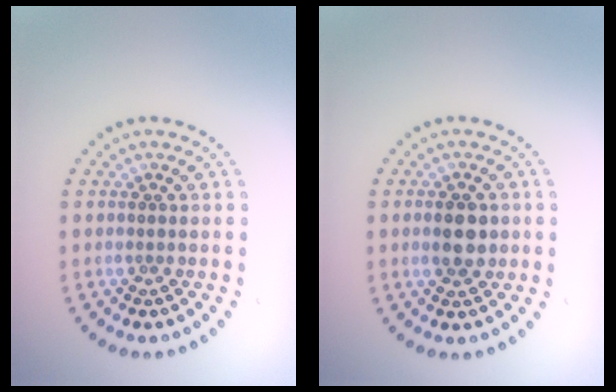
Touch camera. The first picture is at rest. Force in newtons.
{"total": 2.9, "press": 2.9, "slide": 0.1}